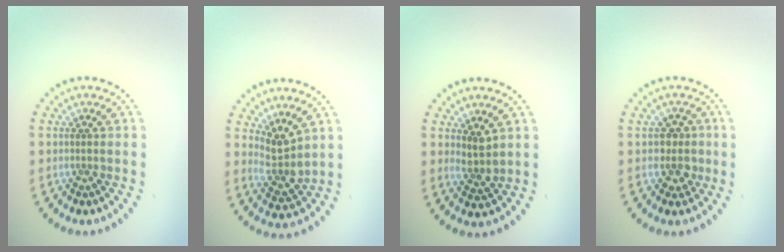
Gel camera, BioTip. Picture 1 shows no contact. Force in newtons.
{"total": 2.8, "press": 2.1, "slide": 1.8}
{"total": 1.9, "press": 1.5, "slide": 1.2}
{"total": 2.1, "press": 1.7, "slide": 1.1}